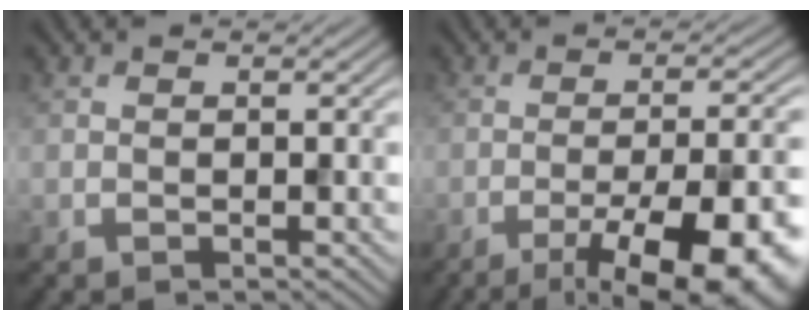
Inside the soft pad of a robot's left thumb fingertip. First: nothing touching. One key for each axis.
{"total": 14.7, "fx": -8.4, "fy": 4.3, "fz": 11.3, "tx": -0.154, "ty": -0.014, "tz": -0.108}